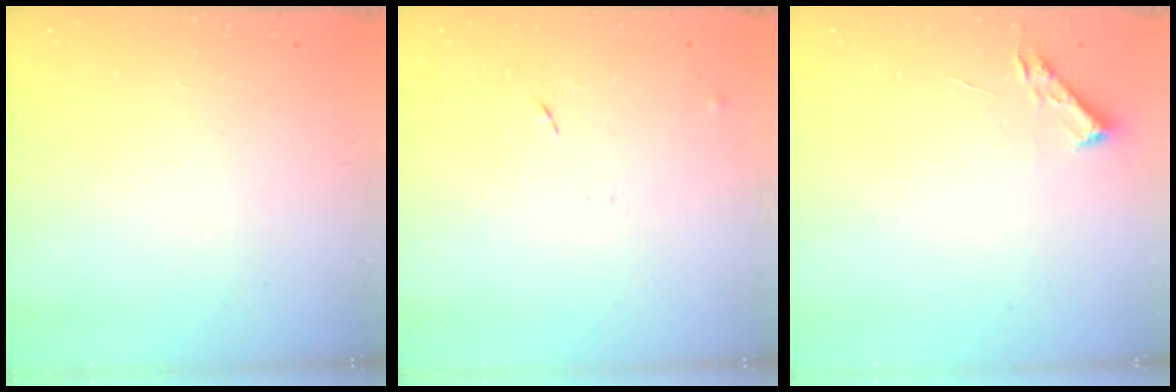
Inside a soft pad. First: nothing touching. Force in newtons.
{"total": 7.3, "press": 7.2, "slide": 0.7}
{"total": 2.7, "press": 2.7, "slide": 0.4}